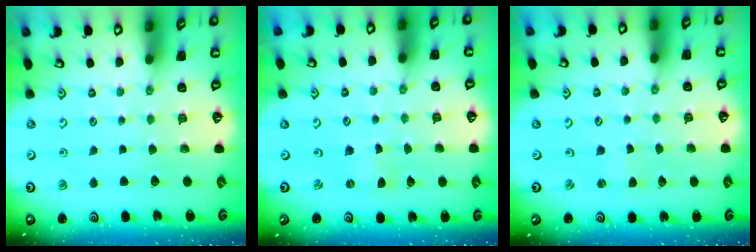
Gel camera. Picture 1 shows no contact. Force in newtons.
{"total": 0.0}
{"total": 1.0, "press": 1.0, "slide": 0.2}